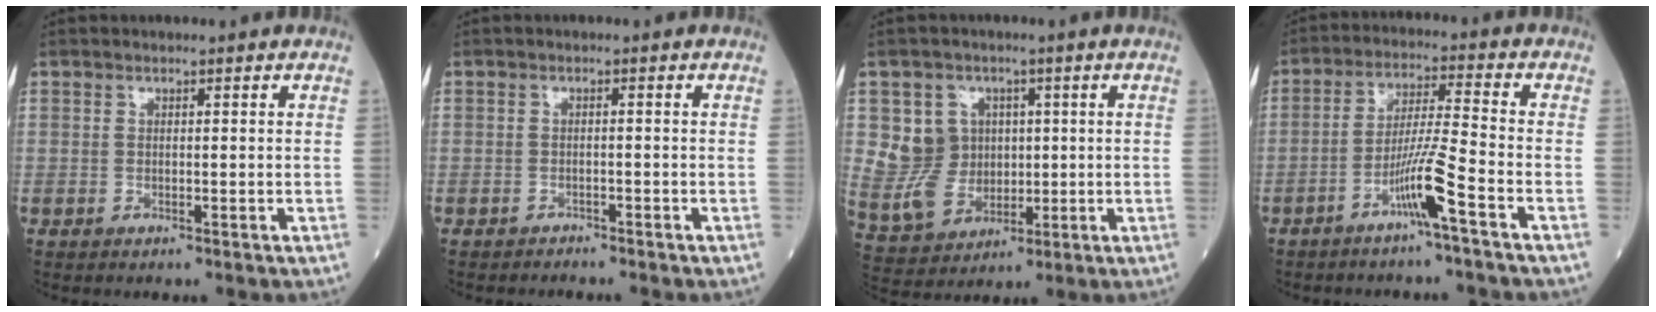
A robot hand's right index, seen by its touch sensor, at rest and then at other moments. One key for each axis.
{"total": 1.3, "fx": -1.3, "fy": 0.1, "fz": -0.1, "tx": 0.001, "ty": -0.004, "tz": -0.021}
{"total": 8.7, "fx": 1.5, "fy": 8.0, "fz": 3.0, "tx": -0.074, "ty": 0.019, "tz": 0.040}
{"total": 7.1, "fx": -4.0, "fy": -1.2, "fz": 5.8, "tx": -0.111, "ty": 0.002, "tz": -0.080}